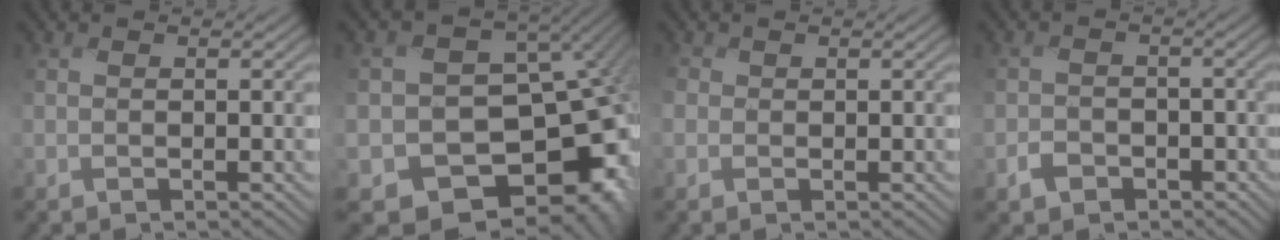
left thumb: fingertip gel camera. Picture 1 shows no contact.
{"total": 14.4, "force": [-5.1, 10.8, 8.1], "torque": [-0.111, -0.030, -0.047]}
{"total": 2.7, "force": [-0.3, 2.7, 0.2], "torque": [-0.027, -0.003, -0.018]}
{"total": 3.7, "force": [-2.1, 2.9, 0.9], "torque": [-0.019, -0.009, -0.037]}